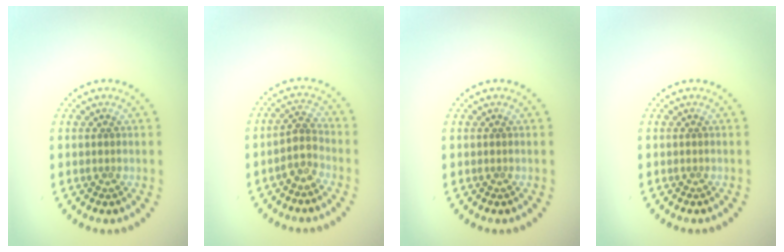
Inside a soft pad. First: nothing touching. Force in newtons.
{"total": 2.2, "press": 1.8, "slide": 1.2}
{"total": 0.0}
{"total": 0.0}